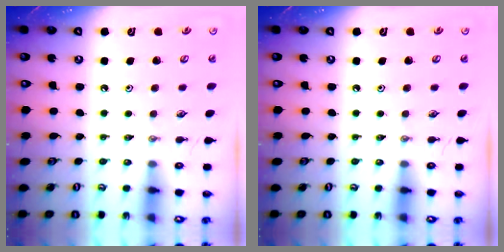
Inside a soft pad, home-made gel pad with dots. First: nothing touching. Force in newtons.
{"total": 0.0}